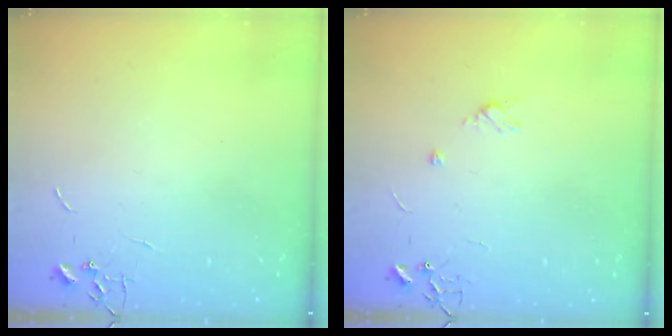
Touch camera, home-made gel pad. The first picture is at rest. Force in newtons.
{"total": 5.6, "press": 5.6, "slide": 0.6}